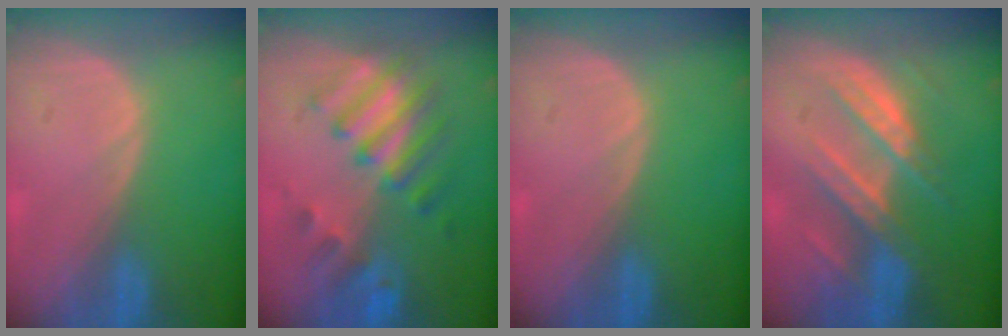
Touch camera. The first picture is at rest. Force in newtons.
{"total": 7.9, "press": 7.7, "slide": 1.8}
{"total": 0.0}
{"total": 8.6, "press": 7.8, "slide": 3.7}